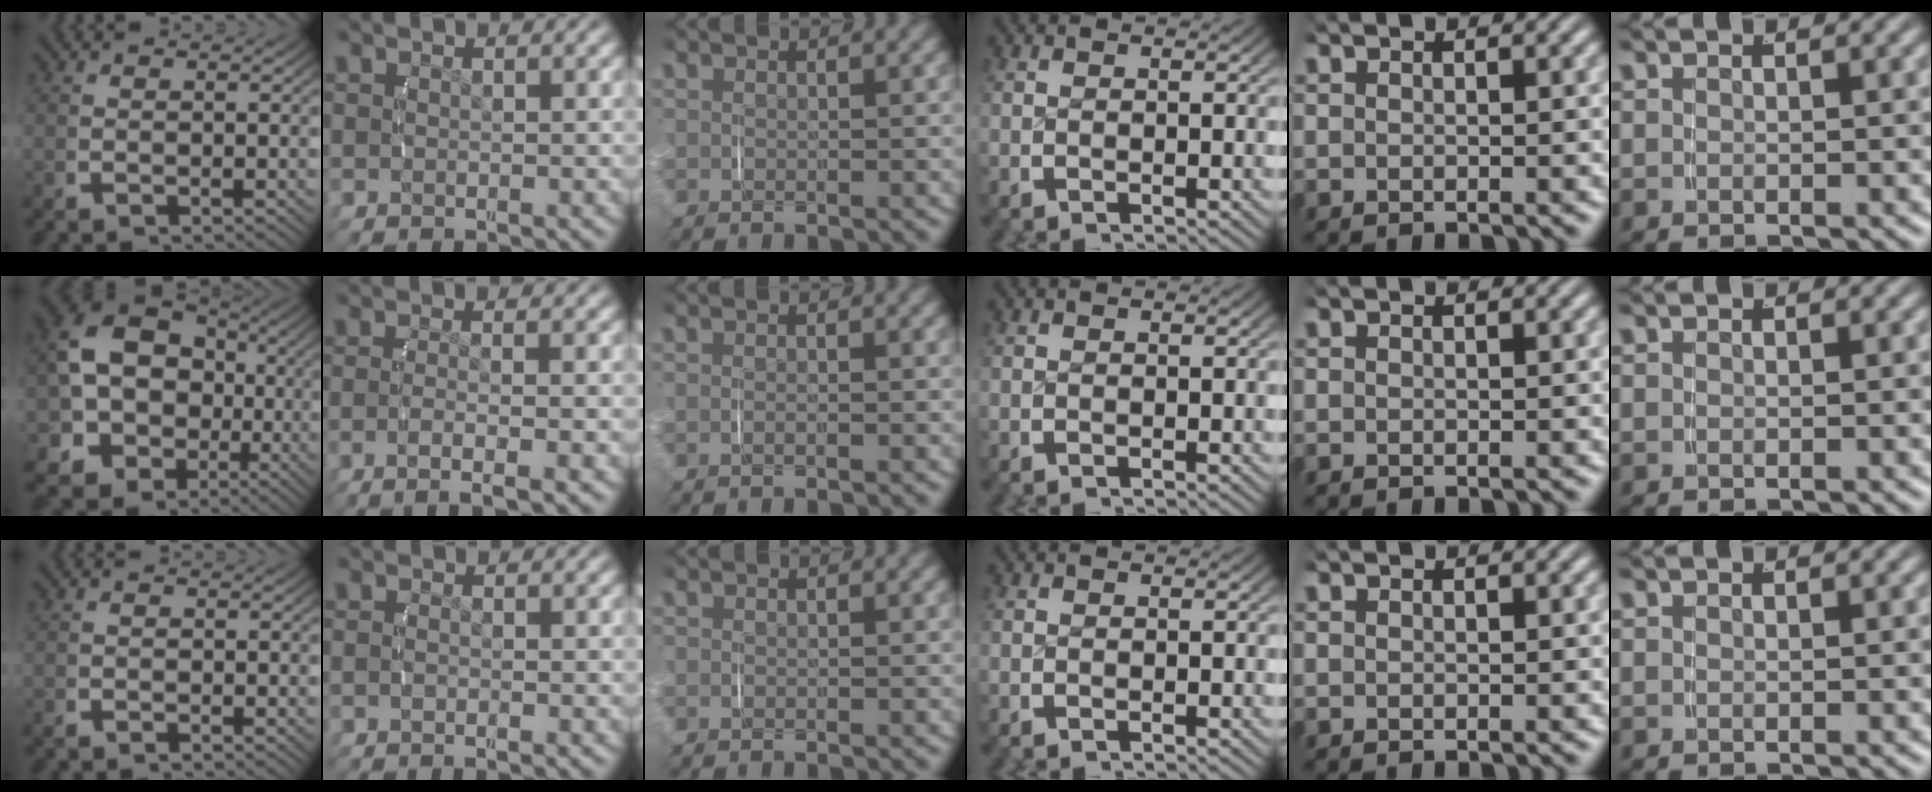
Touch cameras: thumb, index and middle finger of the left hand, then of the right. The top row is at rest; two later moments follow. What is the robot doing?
{"motion": "lift_and_place", "object": "napkin"}